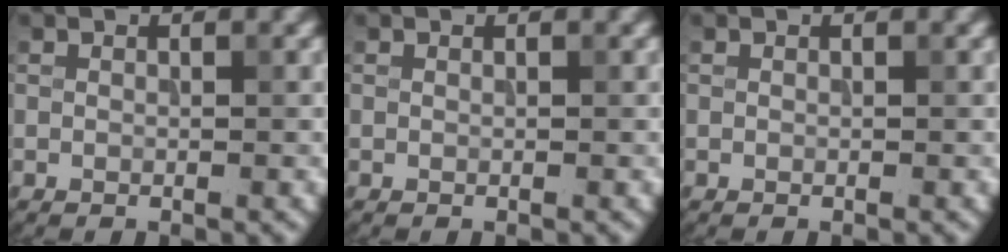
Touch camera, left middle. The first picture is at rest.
{"total": 0.0}
{"total": 0.0}